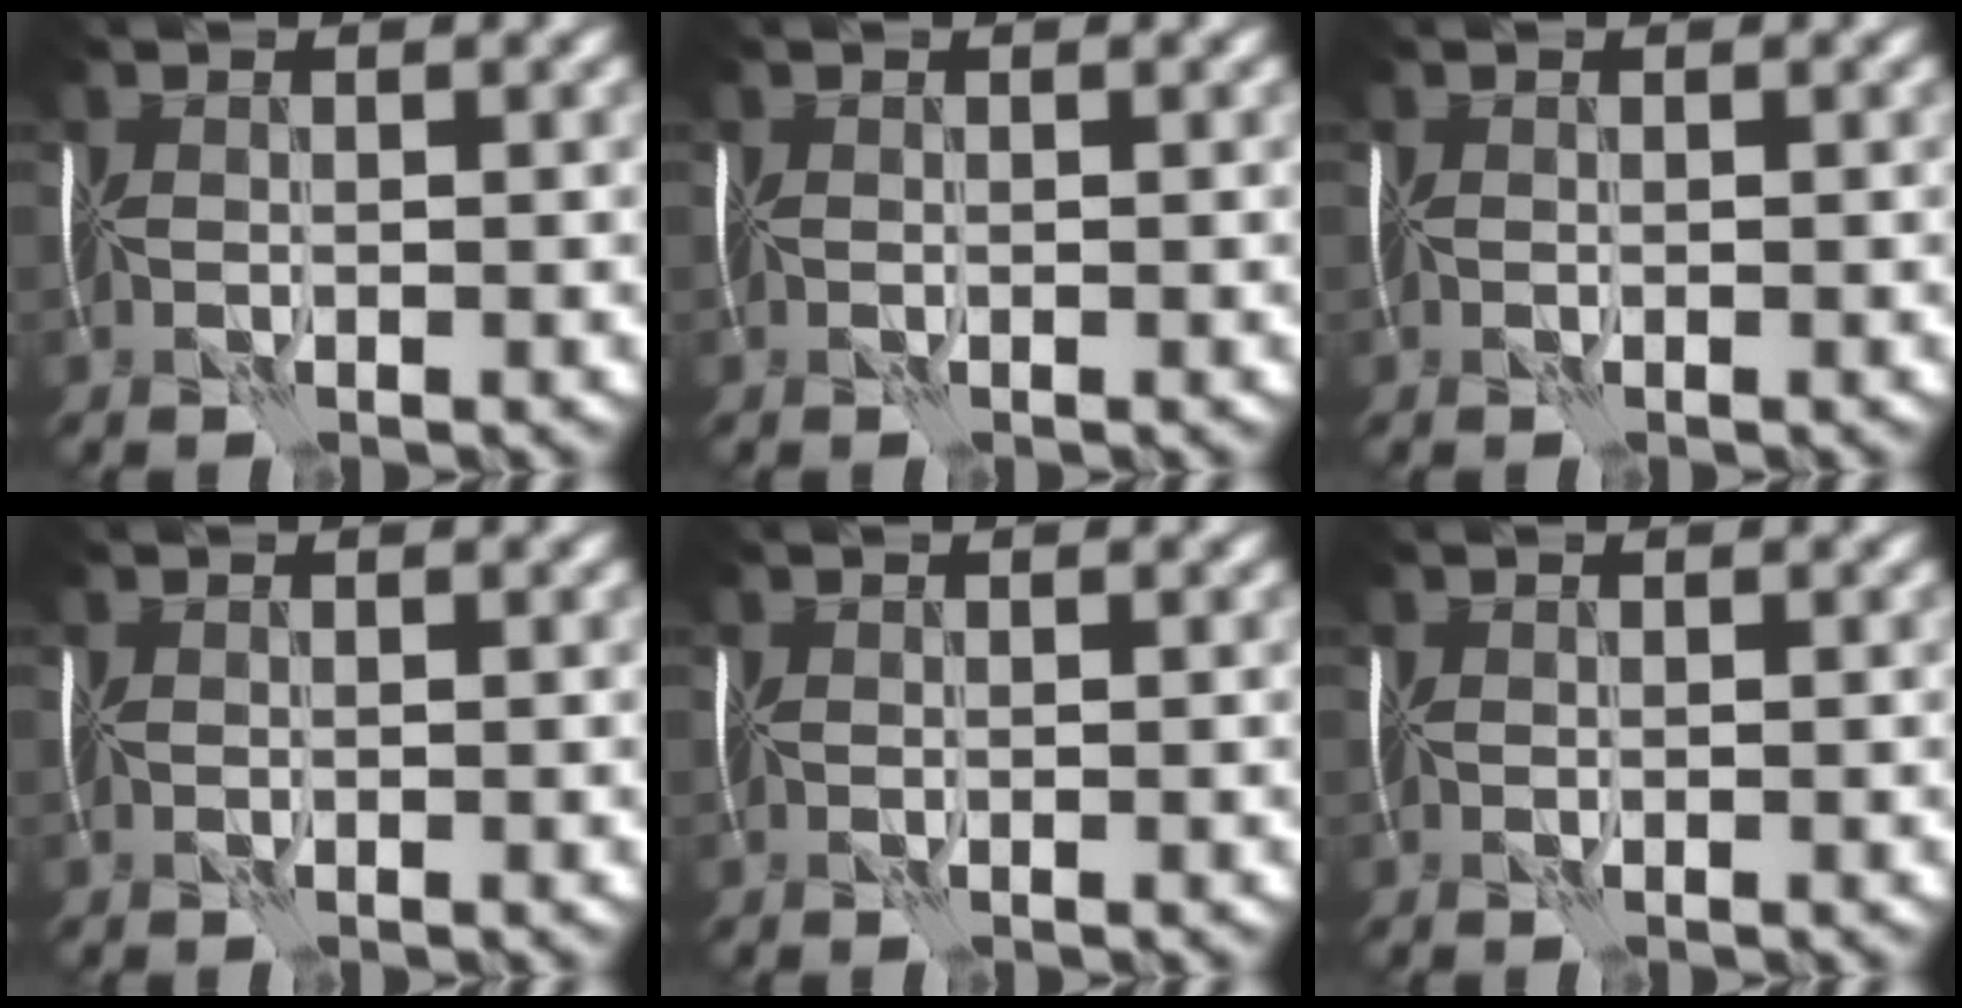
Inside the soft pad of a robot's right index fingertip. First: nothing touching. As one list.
[{"total": 0.0}, {"total": 0.0}, {"total": 0.0}, {"total": 0.0}, {"total": 0.0}]